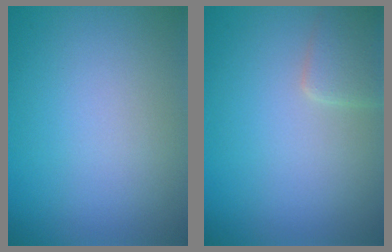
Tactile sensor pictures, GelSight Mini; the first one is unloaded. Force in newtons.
{"total": 2.1, "press": 2.0, "slide": 0.2}